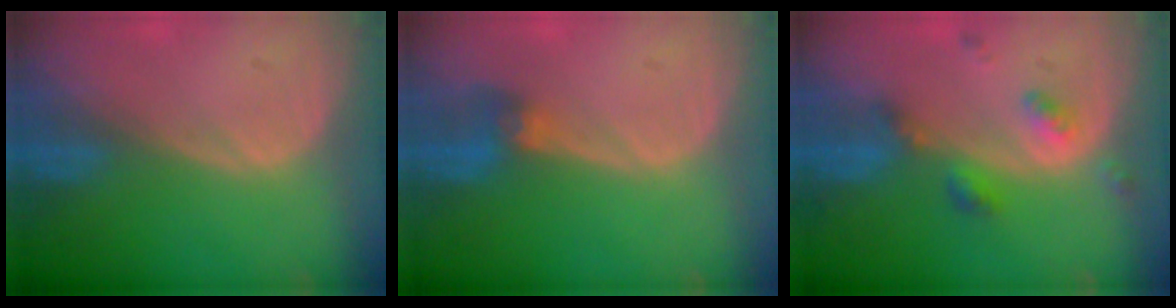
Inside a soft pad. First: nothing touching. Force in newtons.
{"total": 2.9, "press": 2.6, "slide": 1.2}
{"total": 4.8, "press": 4.4, "slide": 2.1}